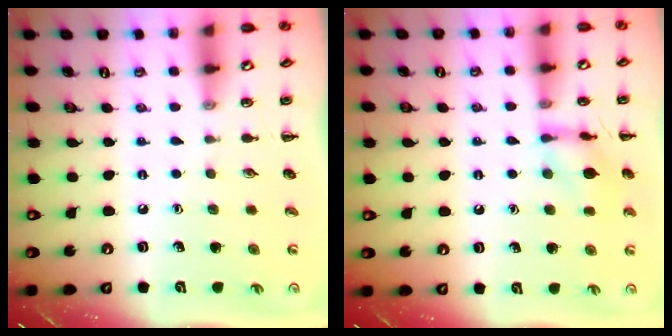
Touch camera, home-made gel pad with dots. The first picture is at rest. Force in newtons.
{"total": 10.5, "press": 10.4, "slide": 0.7}